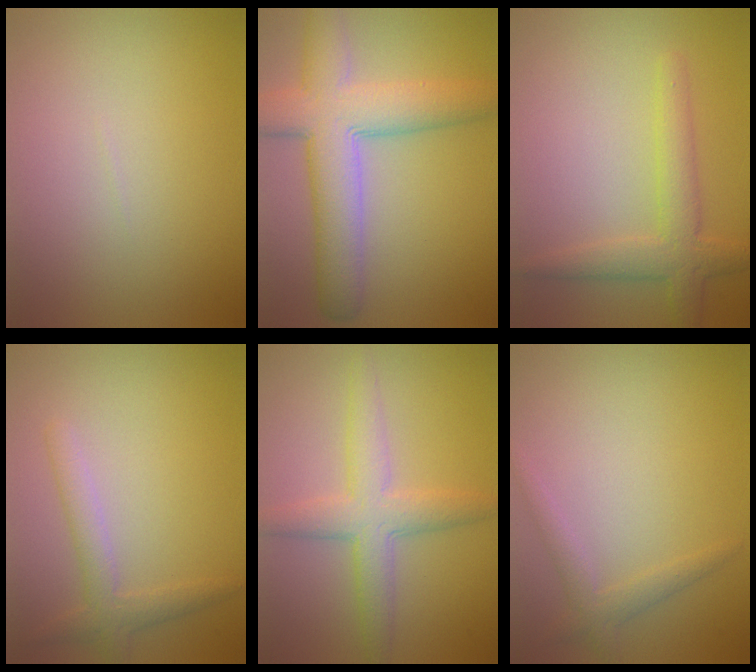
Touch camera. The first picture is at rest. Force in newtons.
{"total": 8.5, "press": 8.5, "slide": 0.4}
{"total": 3.5, "press": 3.5, "slide": 0.2}
{"total": 2.6, "press": 2.6, "slide": 0.1}
{"total": 4.4, "press": 4.4, "slide": 0.1}
{"total": 1.8, "press": 1.8, "slide": 0.1}